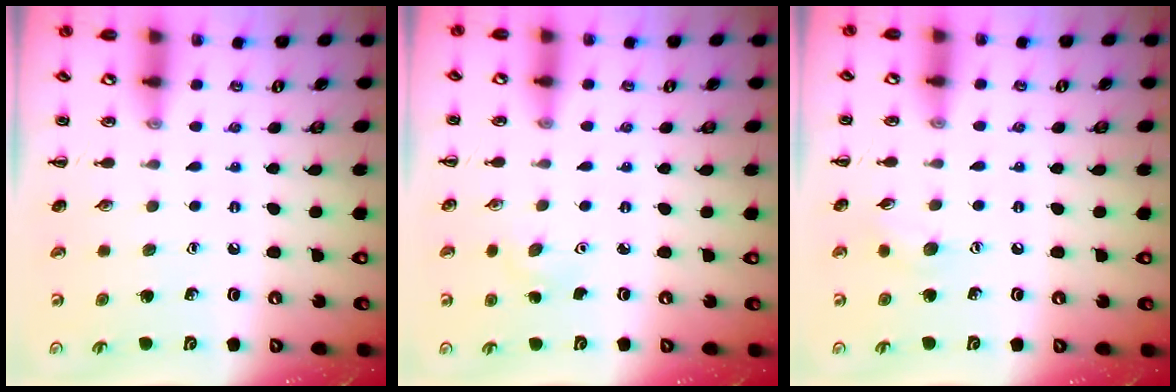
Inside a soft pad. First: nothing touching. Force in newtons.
{"total": 2.9, "press": 2.8, "slide": 0.8}
{"total": 5.6, "press": 5.4, "slide": 1.5}